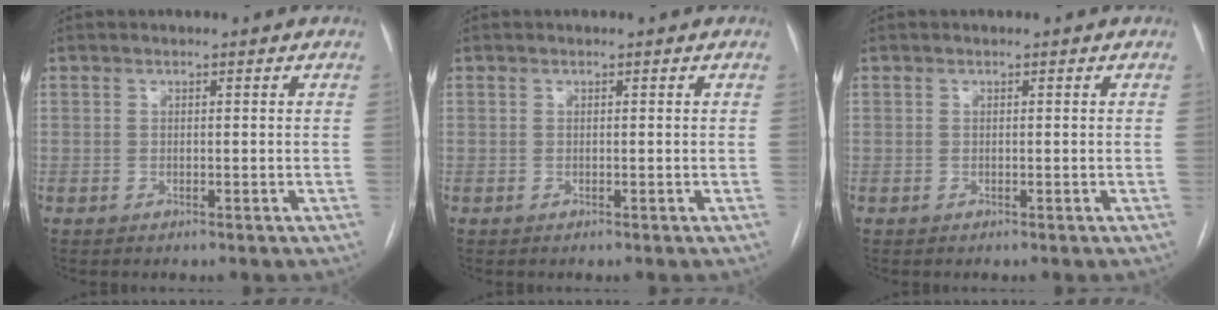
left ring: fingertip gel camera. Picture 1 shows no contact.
{"total": 0.0}
{"total": 0.0}